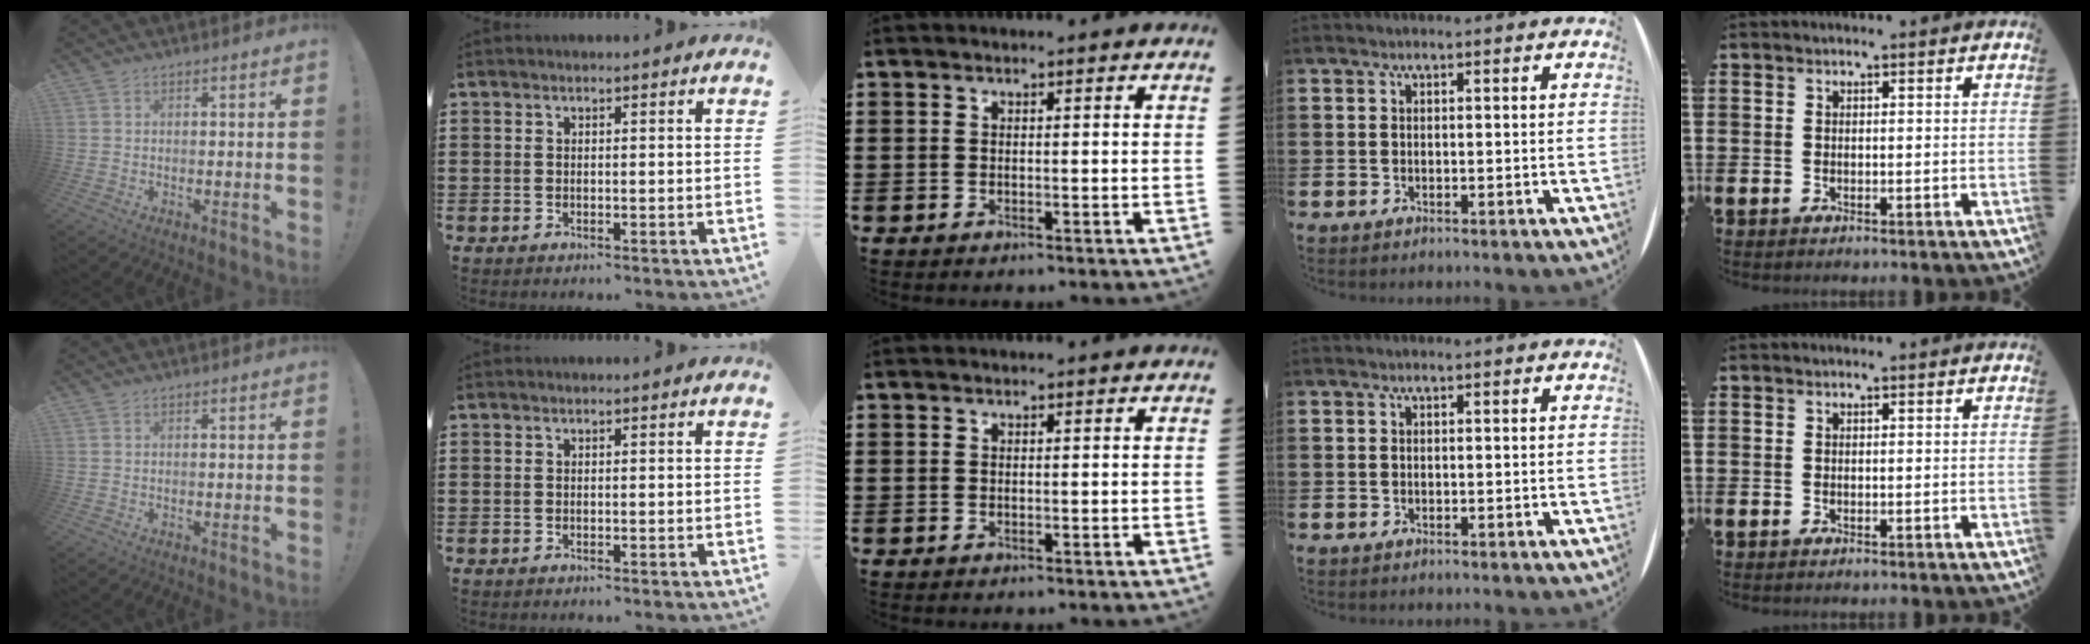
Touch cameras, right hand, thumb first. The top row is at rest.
{}